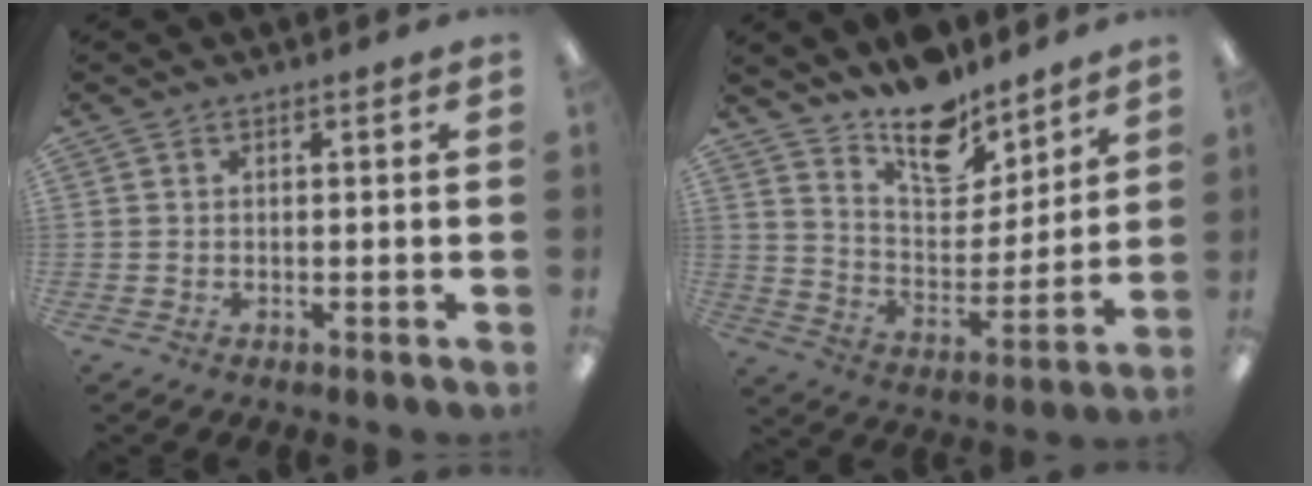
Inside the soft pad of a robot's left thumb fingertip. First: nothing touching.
{"total": 14.7, "force": [11.9, 6.6, 5.6], "torque": [-0.091, -0.089, 0.214]}